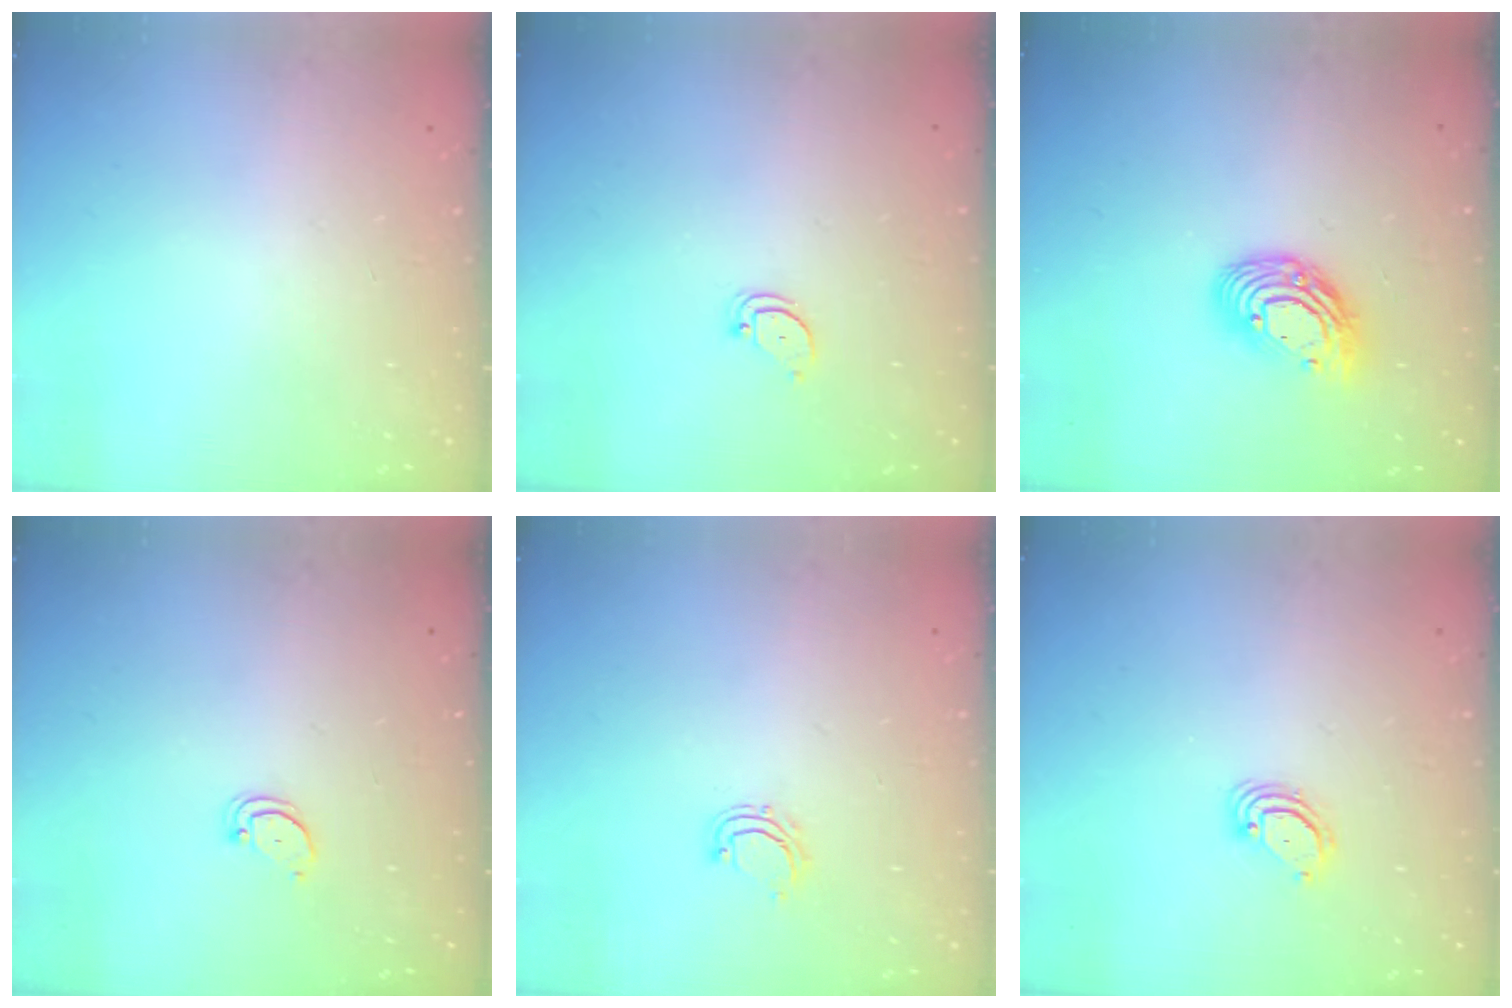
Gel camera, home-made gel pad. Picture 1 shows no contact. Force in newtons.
{"total": 2.6, "press": 2.6, "slide": 0.0}
{"total": 11.6, "press": 11.5, "slide": 1.2}
{"total": 2.5, "press": 2.5, "slide": 0.2}
{"total": 4.9, "press": 4.8, "slide": 0.9}
{"total": 3.1, "press": 3.1, "slide": 0.2}